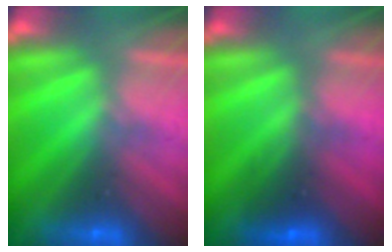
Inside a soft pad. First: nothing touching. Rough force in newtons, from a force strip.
{"total": 2.7}